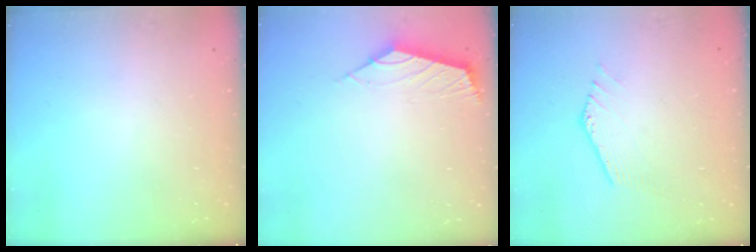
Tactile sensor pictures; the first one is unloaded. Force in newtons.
{"total": 2.6, "press": 2.5, "slide": 0.6}
{"total": 1.1, "press": 1.1, "slide": 0.3}